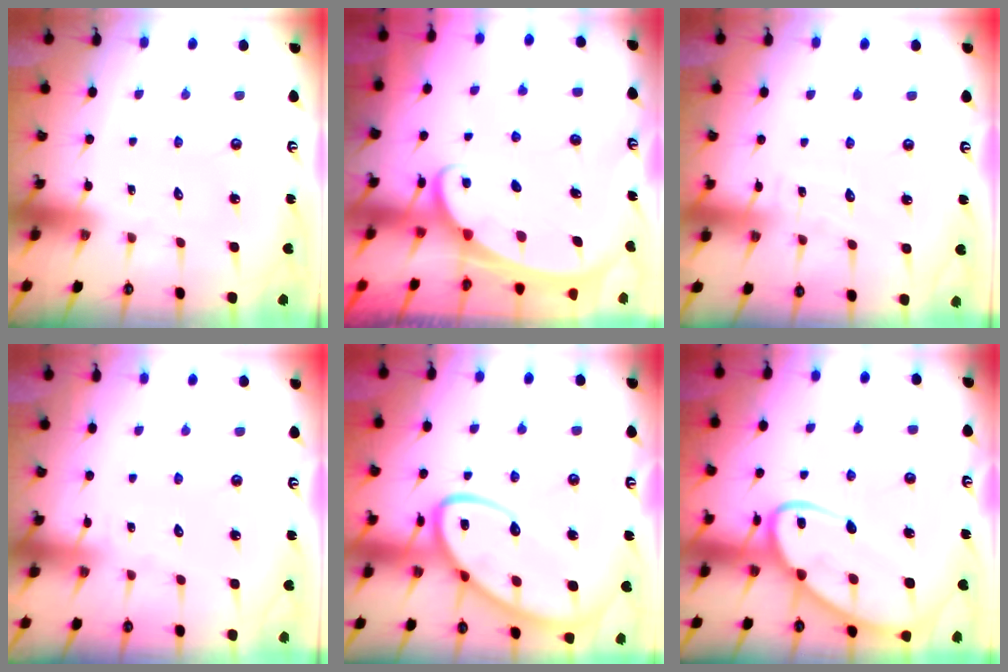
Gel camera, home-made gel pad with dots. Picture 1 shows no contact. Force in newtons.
{"total": 2.2, "press": 2.2, "slide": 0.2}
{"total": 4.4, "press": 4.3, "slide": 0.4}
{"total": 3.1, "press": 3.1, "slide": 0.4}
{"total": 19.6, "press": 19.5, "slide": 1.8}
{"total": 15.6, "press": 15.5, "slide": 1.3}